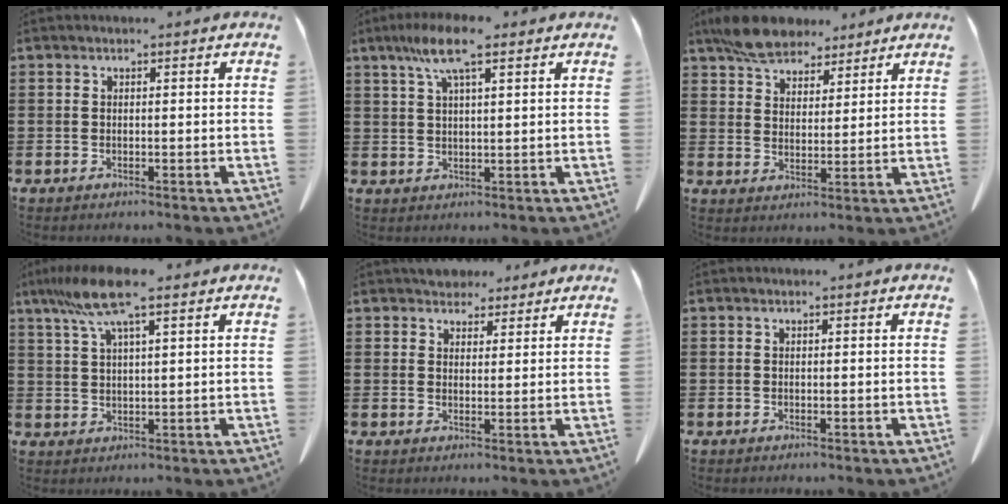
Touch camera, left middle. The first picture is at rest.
{"total": 7.6, "force": [4.3, 1.4, 6.1], "torque": [-0.126, 0.005, 0.076]}
{"total": 7.5, "force": [6.4, 3.0, 2.4], "torque": [-0.069, -0.006, 0.124]}
{"total": 9.1, "force": [5.7, 1.4, 7.0], "torque": [-0.154, -0.007, 0.099]}
{"total": 4.0, "force": [3.5, 1.8, 0.4], "torque": [-0.013, -0.004, 0.066]}
{"total": 0.0}